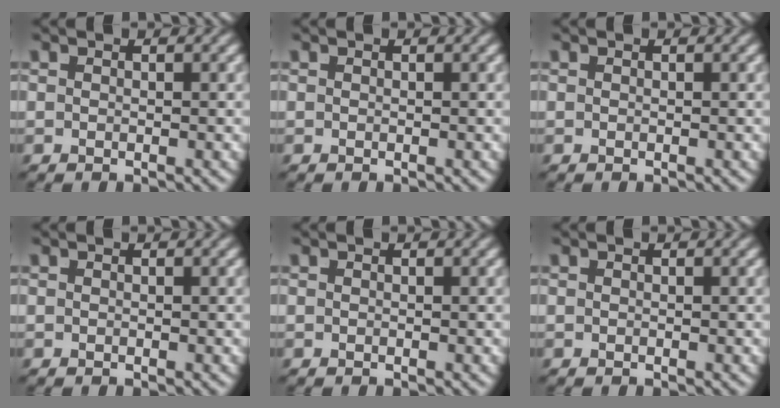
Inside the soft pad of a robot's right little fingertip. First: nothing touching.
{"total": 0.0}
{"total": 0.0}
{"total": 0.0}
{"total": 0.0}
{"total": 0.0}